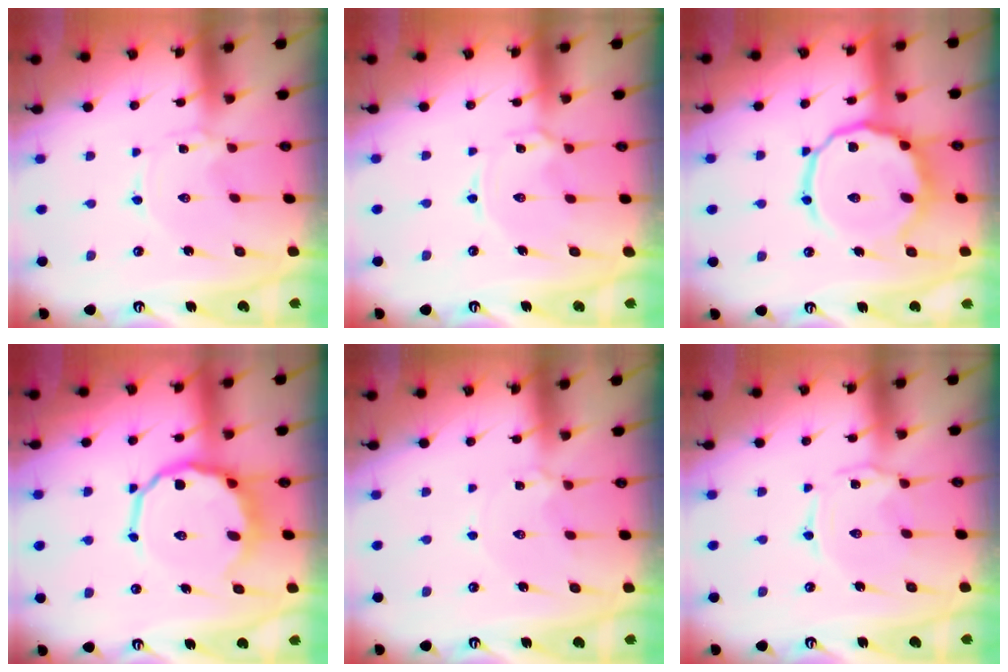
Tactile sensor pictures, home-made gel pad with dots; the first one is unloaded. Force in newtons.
{"total": 3.0, "press": 2.9, "slide": 0.4}
{"total": 14.0, "press": 13.9, "slide": 1.3}
{"total": 11.0, "press": 10.5, "slide": 3.2}
{"total": 1.7, "press": 1.7, "slide": 0.2}
{"total": 1.5, "press": 1.5, "slide": 0.4}